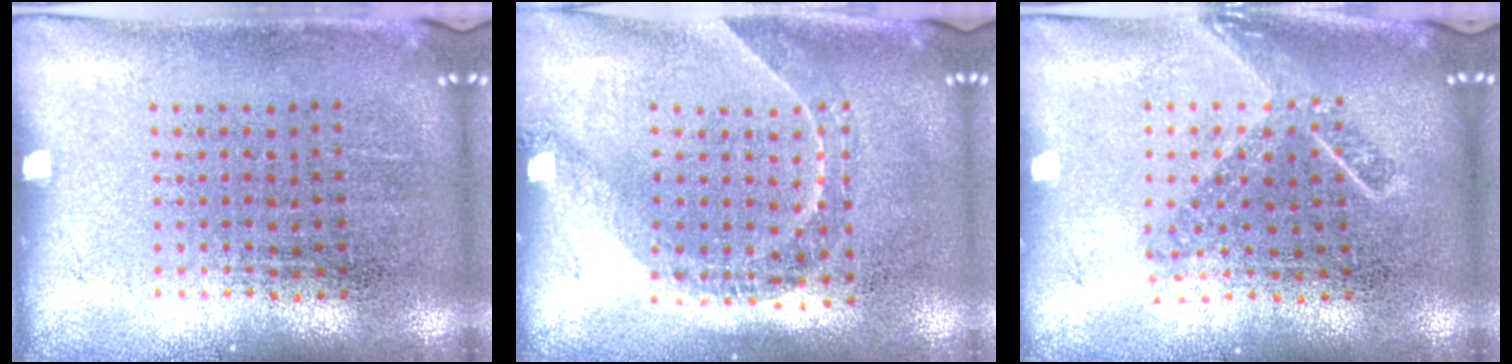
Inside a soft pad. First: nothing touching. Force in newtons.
{"total": 1.5, "press": 1.3, "slide": 0.9}
{"total": 1.7, "press": 1.3, "slide": 1.1}